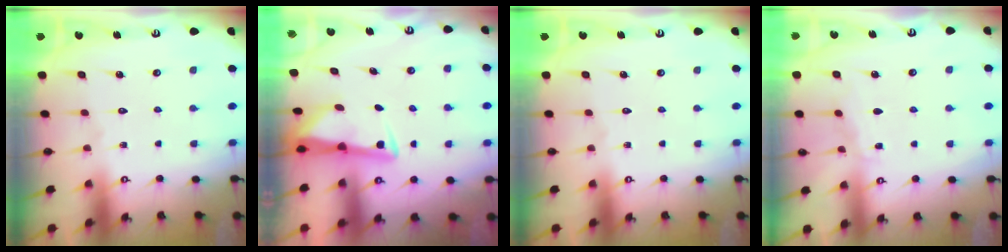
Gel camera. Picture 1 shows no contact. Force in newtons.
{"total": 2.9, "press": 2.9, "slide": 0.4}
{"total": 0.0}
{"total": 4.7, "press": 4.7, "slide": 0.4}